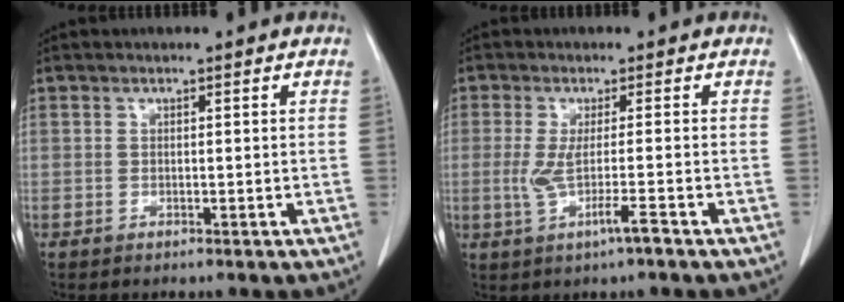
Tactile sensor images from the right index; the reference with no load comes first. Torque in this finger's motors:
{"motor_torque": [0.10, 0.12, 0.20, 0.05]}